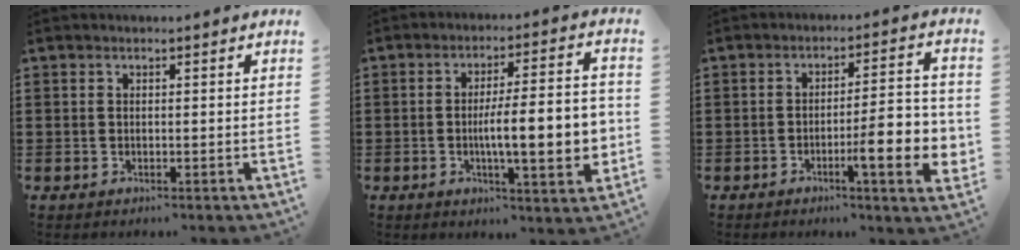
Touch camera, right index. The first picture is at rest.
{"total": 12.0, "force": [-1.8, 2.8, 11.6], "torque": [-0.164, -0.008, -0.036]}
{"total": 9.5, "force": [-2.7, 2.0, 8.9], "torque": [-0.126, -0.005, -0.044]}